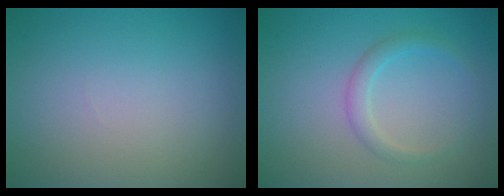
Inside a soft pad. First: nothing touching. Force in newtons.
{"total": 1.7, "press": 1.7, "slide": 0.1}